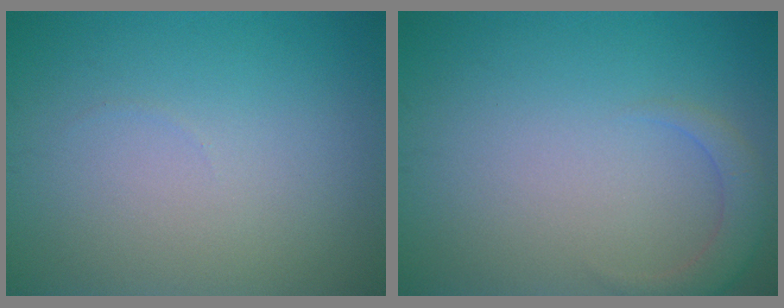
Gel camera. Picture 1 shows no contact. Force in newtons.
{"total": 2.1, "press": 2.1, "slide": 0.3}